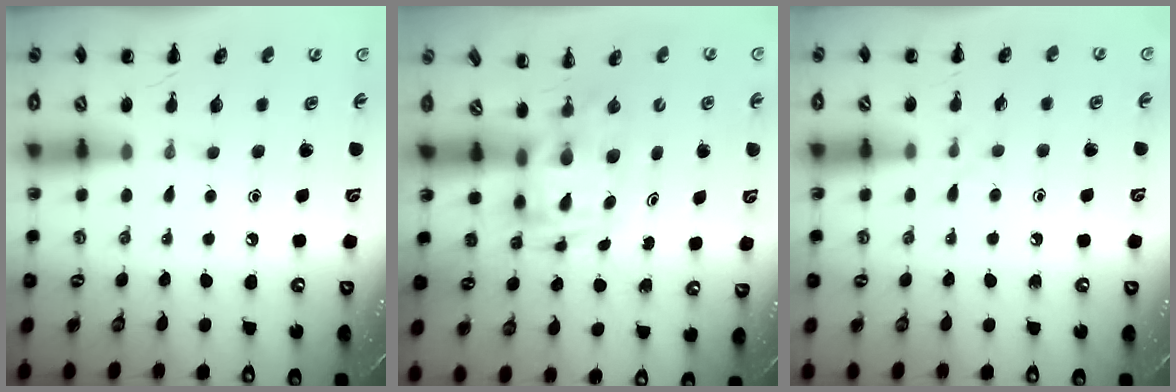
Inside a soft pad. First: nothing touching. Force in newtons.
{"total": 3.5, "press": 3.4, "slide": 0.6}
{"total": 4.3, "press": 4.1, "slide": 1.6}